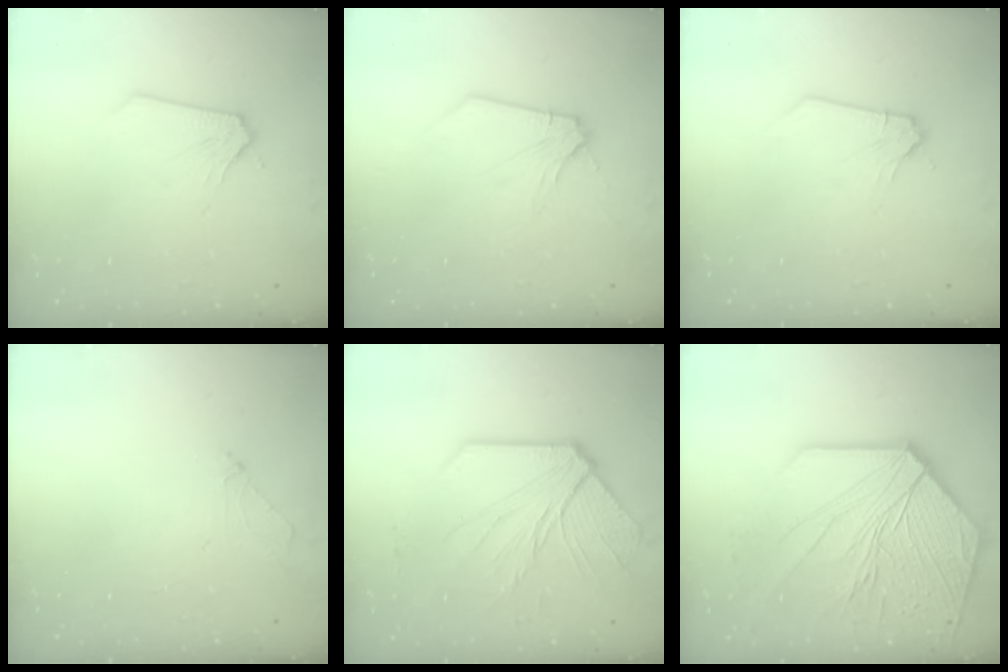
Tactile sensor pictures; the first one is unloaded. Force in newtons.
{"total": 2.9, "press": 2.8, "slide": 0.5}
{"total": 0.0}
{"total": 3.6, "press": 3.5, "slide": 0.7}
{"total": 9.3, "press": 9.2, "slide": 1.8}
{"total": 18.8, "press": 18.6, "slide": 2.8}